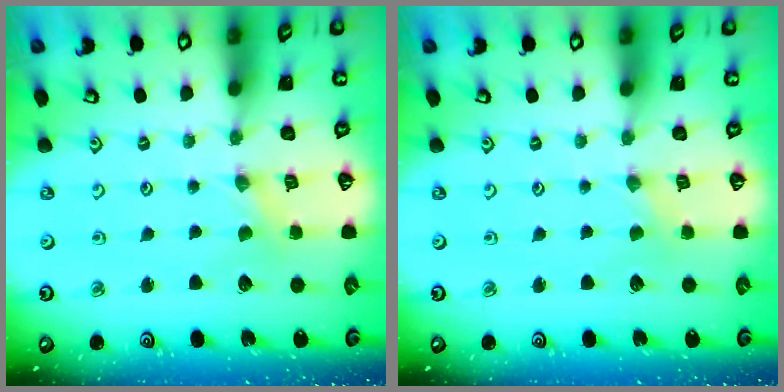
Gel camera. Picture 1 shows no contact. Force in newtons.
{"total": 0.0}